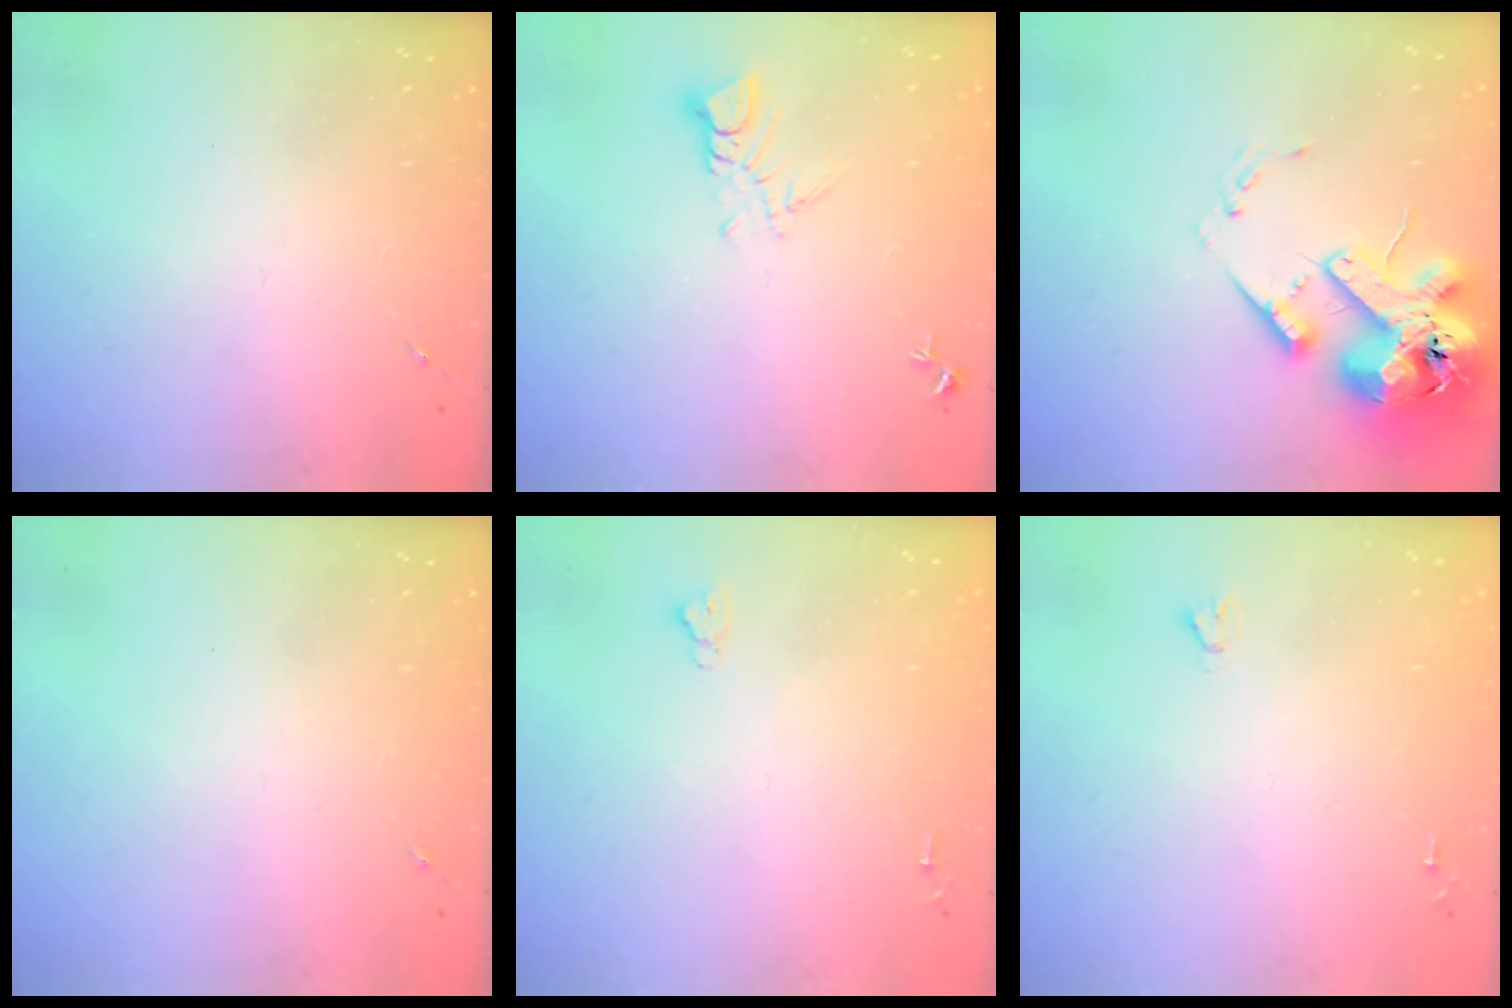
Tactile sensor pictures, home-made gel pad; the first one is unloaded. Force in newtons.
{"total": 4.3, "press": 4.3, "slide": 0.3}
{"total": 18.6, "press": 18.4, "slide": 3.2}
{"total": 0.0}
{"total": 2.6, "press": 2.5, "slide": 0.3}
{"total": 1.6, "press": 1.6, "slide": 0.1}